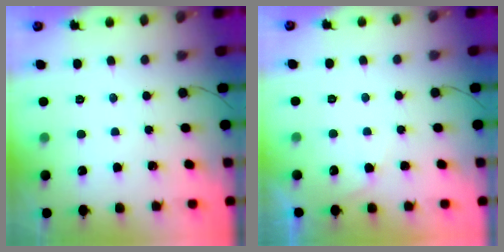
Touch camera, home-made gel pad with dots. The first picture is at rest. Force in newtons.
{"total": 4.4, "press": 4.4, "slide": 0.1}